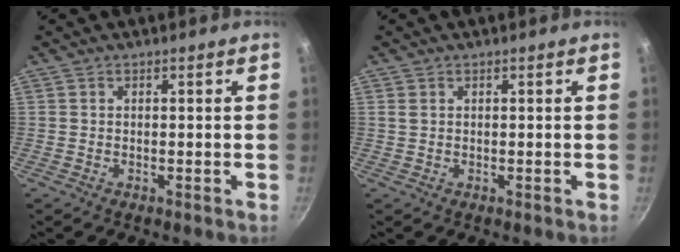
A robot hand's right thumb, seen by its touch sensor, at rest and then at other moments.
{"total": 0.9, "force": [0.4, 0.6, 0.5], "torque": [-0.010, 0.000, 0.008]}